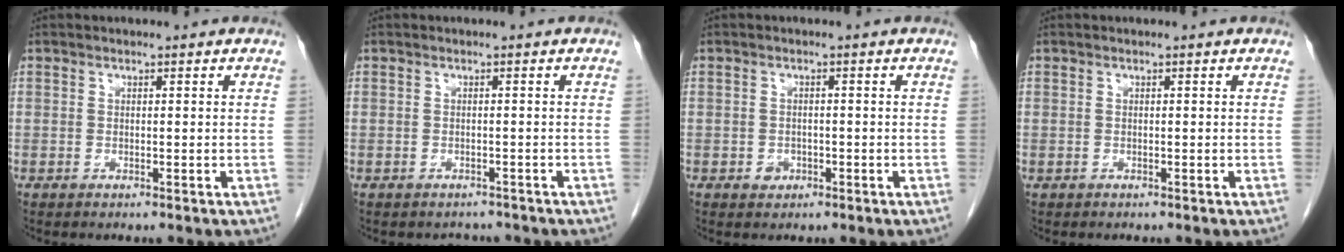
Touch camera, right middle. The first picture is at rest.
{"total": 2.3, "force": [-2.1, 1.1, -0.2], "torque": [-0.002, 0.001, -0.031]}
{"total": 1.6, "force": [-0.8, 1.3, 0.6], "torque": [-0.011, 0.004, -0.008]}
{"total": 0.0}